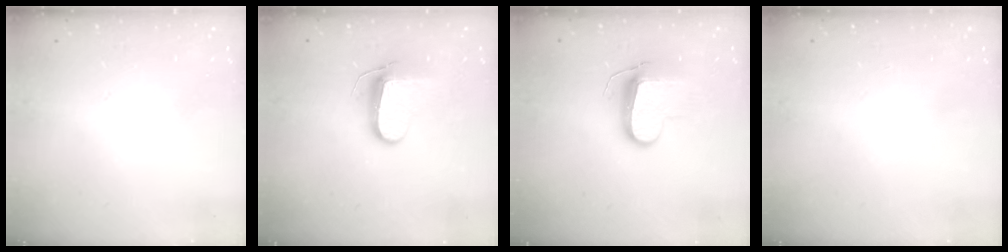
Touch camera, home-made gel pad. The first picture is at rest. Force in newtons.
{"total": 9.8, "press": 9.7, "slide": 1.1}
{"total": 9.6, "press": 9.6, "slide": 0.6}
{"total": 0.0}